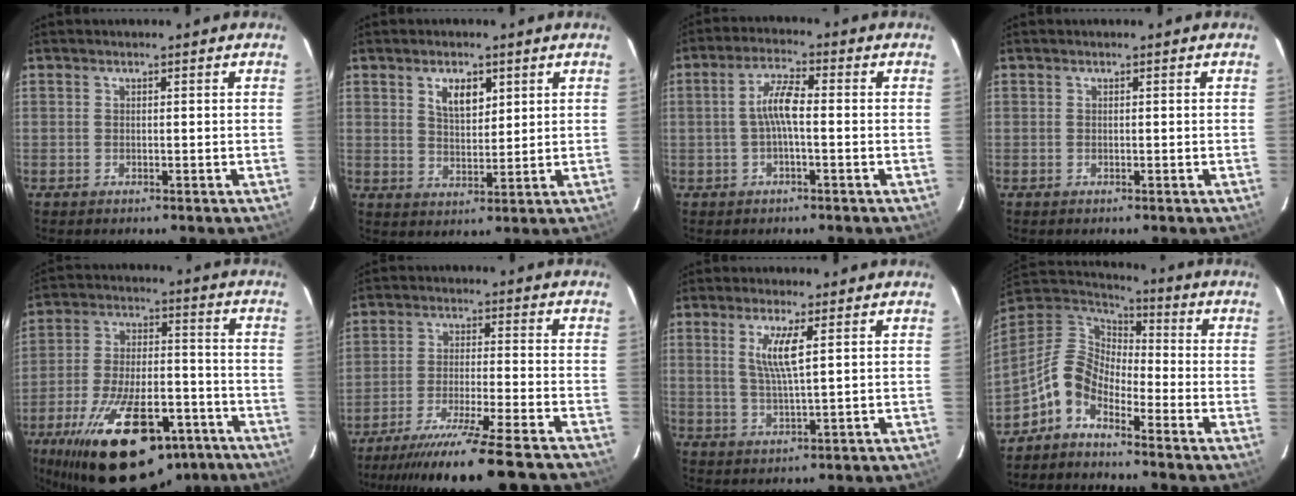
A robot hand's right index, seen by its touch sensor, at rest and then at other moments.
{"total": 5.4, "force": [2.6, 2.8, 3.9], "torque": [-0.064, 0.005, 0.049]}
{"total": 5.1, "force": [-0.7, 1.0, 5.0], "torque": [-0.101, 0.012, -0.013]}
{"total": 0.0}
{"total": 26.7, "force": [-17.4, 11.4, 16.8], "torque": [-0.306, -0.017, -0.256]}
{"total": 19.6, "force": [-17.6, -1.3, 8.4], "torque": [-0.162, -0.044, -0.274]}
{"total": 5.6, "force": [2.0, 0.2, 5.3], "torque": [-0.105, -0.008, 0.040]}
{"total": 9.0, "force": [-5.6, 4.8, 5.1], "torque": [-0.108, 0.025, -0.129]}